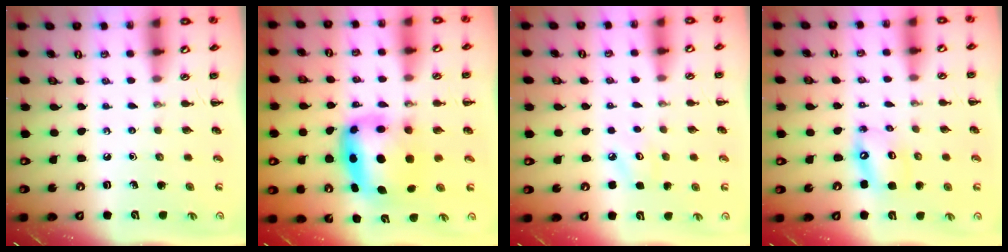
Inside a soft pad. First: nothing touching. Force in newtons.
{"total": 7.1, "press": 6.9, "slide": 1.9}
{"total": 3.5, "press": 3.4, "slide": 0.7}
{"total": 8.9, "press": 8.6, "slide": 2.1}